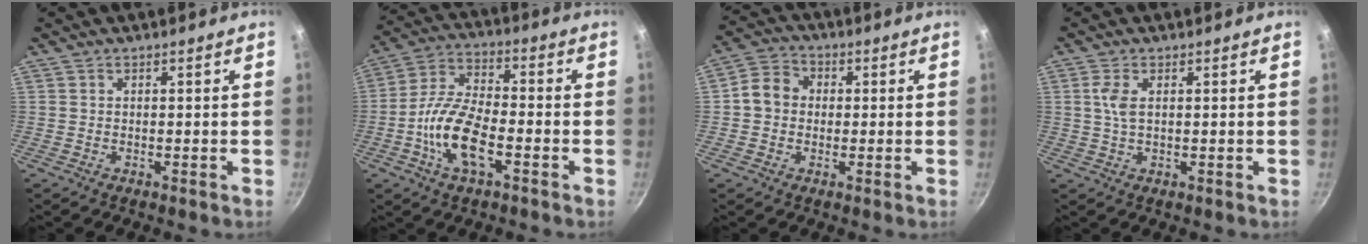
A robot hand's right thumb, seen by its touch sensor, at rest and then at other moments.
{"total": 12.9, "force": [-4.2, 5.6, 10.8], "torque": [-0.204, 0.030, -0.093]}
{"total": 6.6, "force": [0.2, 5.7, 3.3], "torque": [-0.034, 0.015, -0.014]}
{"total": 3.3, "force": [0.8, 1.5, 2.8], "torque": [-0.064, 0.004, 0.016]}